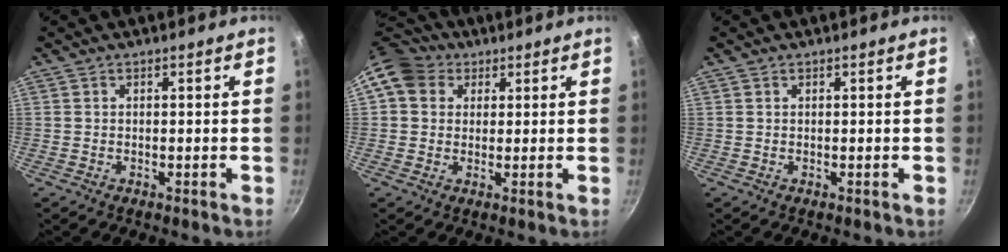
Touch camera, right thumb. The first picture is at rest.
{"total": 8.3, "force": [3.1, 6.9, 3.5], "torque": [-0.036, 0.006, 0.040]}
{"total": 0.0}